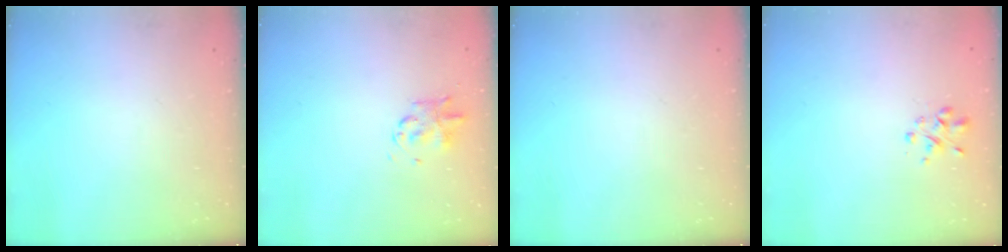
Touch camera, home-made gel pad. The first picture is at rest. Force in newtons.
{"total": 2.8, "press": 2.8, "slide": 0.6}
{"total": 0.0}
{"total": 1.6, "press": 1.5, "slide": 0.5}